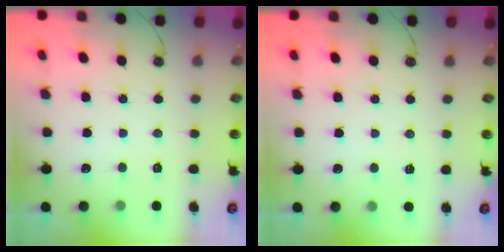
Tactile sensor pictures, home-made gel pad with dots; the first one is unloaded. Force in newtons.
{"total": 3.9, "press": 2.9, "slide": 2.6}